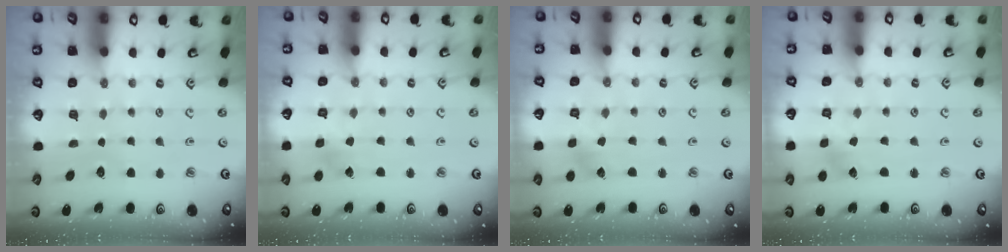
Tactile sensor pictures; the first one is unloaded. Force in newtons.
{"total": 2.2, "press": 2.2, "slide": 0.2}
{"total": 1.3, "press": 1.2, "slide": 0.3}
{"total": 1.3, "press": 1.2, "slide": 0.3}